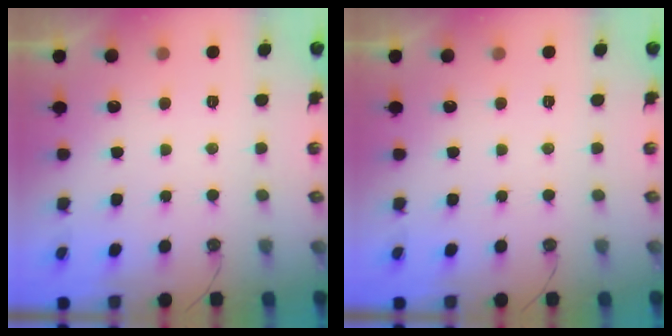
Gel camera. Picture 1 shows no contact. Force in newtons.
{"total": 0.0}